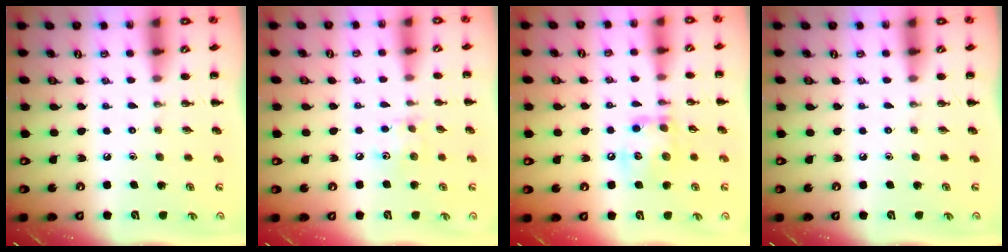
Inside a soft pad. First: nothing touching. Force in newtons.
{"total": 6.5, "press": 6.4, "slide": 1.0}
{"total": 12.5, "press": 12.3, "slide": 1.9}
{"total": 0.0}